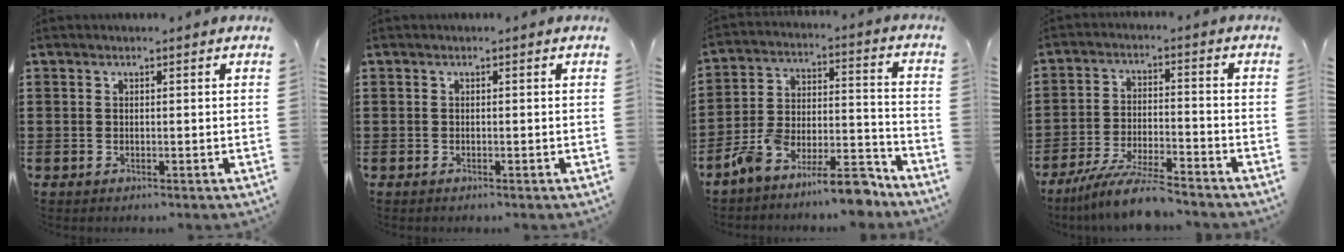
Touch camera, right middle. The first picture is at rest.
{"total": 0.0}
{"total": 10.9, "force": [-9.7, 1.9, 4.6], "torque": [-0.074, 0.032, -0.187]}
{"total": 8.0, "force": [-7.1, 0.4, 3.6], "torque": [-0.074, -0.002, -0.137]}